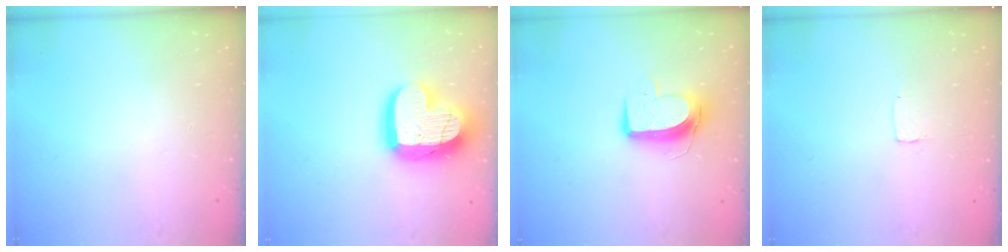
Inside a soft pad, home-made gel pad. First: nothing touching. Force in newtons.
{"total": 19.8, "press": 19.8, "slide": 1.5}
{"total": 10.2, "press": 10.2, "slide": 0.8}
{"total": 2.6, "press": 2.6, "slide": 0.2}